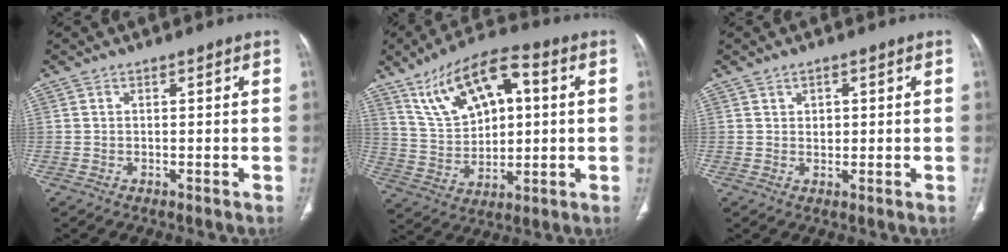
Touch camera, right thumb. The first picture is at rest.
{"total": 16.4, "force": [6.0, 8.4, 12.9], "torque": [-0.198, 0.002, 0.111]}
{"total": 1.7, "force": [0.5, 1.4, 0.8], "torque": [-0.005, -0.003, 0.009]}